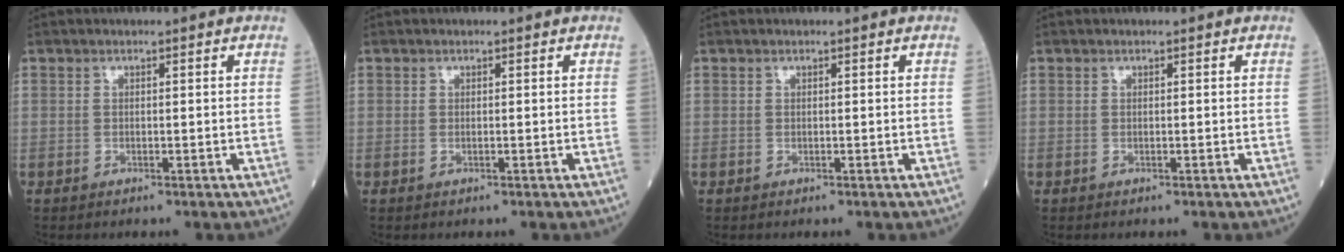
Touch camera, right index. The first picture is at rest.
{"total": 0.0}
{"total": 0.0}
{"total": 0.0}